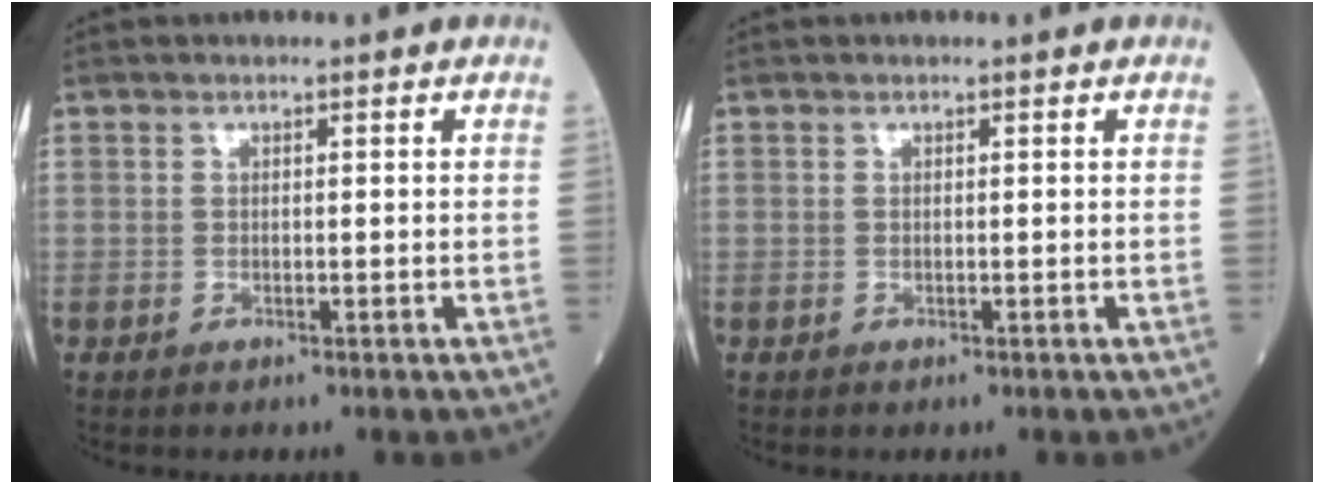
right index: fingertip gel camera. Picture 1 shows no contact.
{"total": 0.0}